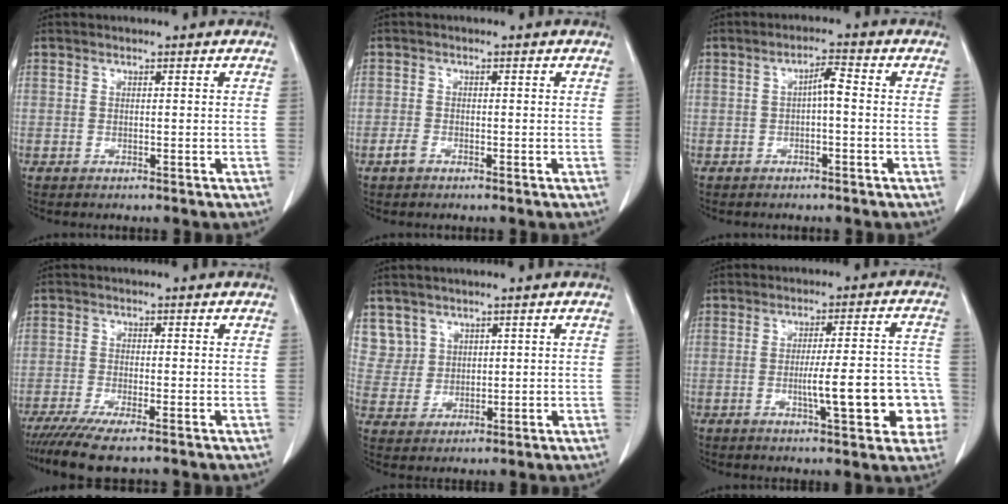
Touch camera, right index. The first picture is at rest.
{"total": 1.5, "force": [-0.9, 1.0, 0.6], "torque": [-0.016, 0.003, -0.016]}
{"total": 2.9, "force": [-0.2, 0.6, 2.8], "torque": [-0.048, 0.011, -0.003]}
{"total": 6.5, "force": [-5.0, 0.3, 4.2], "torque": [-0.068, -0.016, -0.081]}
{"total": 5.0, "force": [3.1, 4.0, -0.4], "torque": [0.016, 0.001, 0.066]}
{"total": 11.3, "force": [-2.9, 2.2, 10.7], "torque": [-0.139, 0.020, -0.032]}